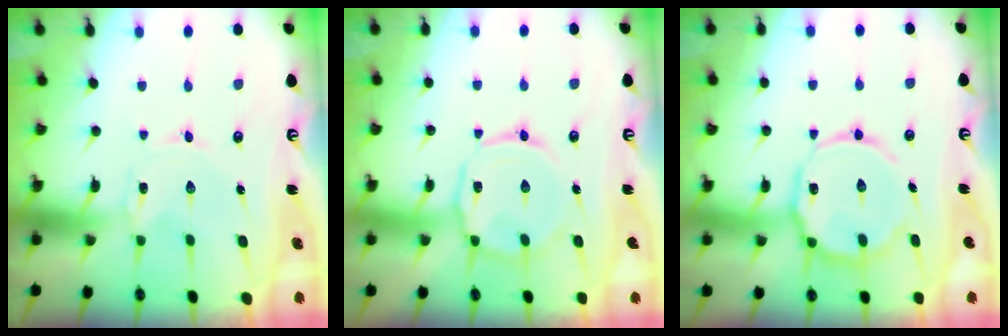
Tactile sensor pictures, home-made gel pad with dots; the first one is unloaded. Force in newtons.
{"total": 9.3, "press": 9.2, "slide": 0.8}
{"total": 14.3, "press": 14.2, "slide": 1.3}